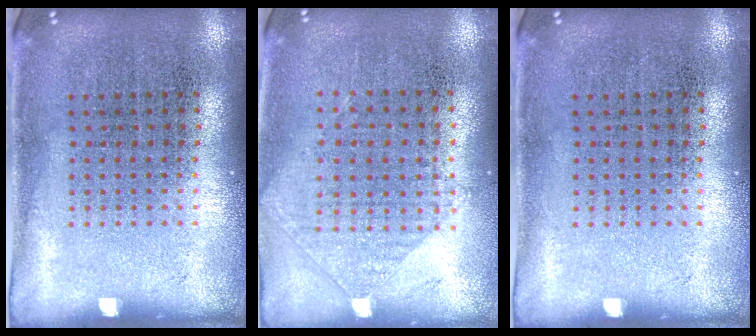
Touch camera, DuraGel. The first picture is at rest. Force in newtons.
{"total": 0.9, "press": 0.8, "slide": 0.3}
{"total": 0.0}